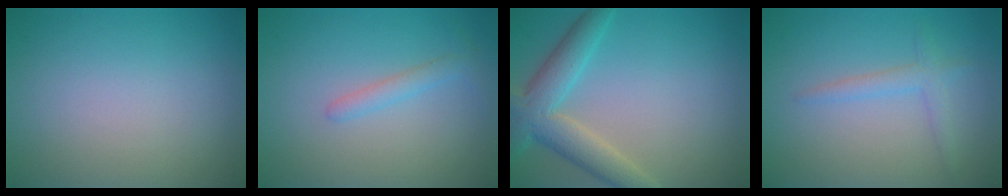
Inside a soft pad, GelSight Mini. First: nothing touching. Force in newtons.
{"total": 1.4, "press": 1.4, "slide": 0.0}
{"total": 5.2, "press": 5.2, "slide": 0.3}
{"total": 1.8, "press": 1.8, "slide": 0.1}